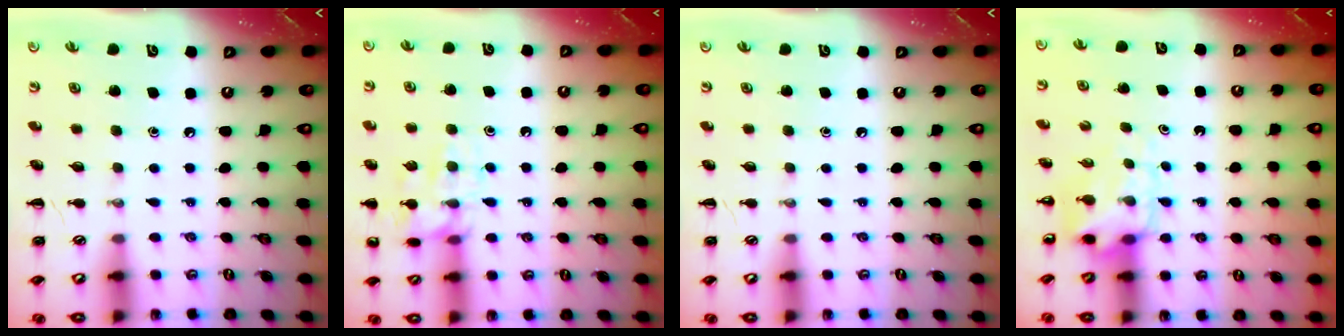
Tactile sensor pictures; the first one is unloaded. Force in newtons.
{"total": 12.8, "press": 12.8, "slide": 0.7}
{"total": 0.0}
{"total": 5.3, "press": 5.3, "slide": 0.3}